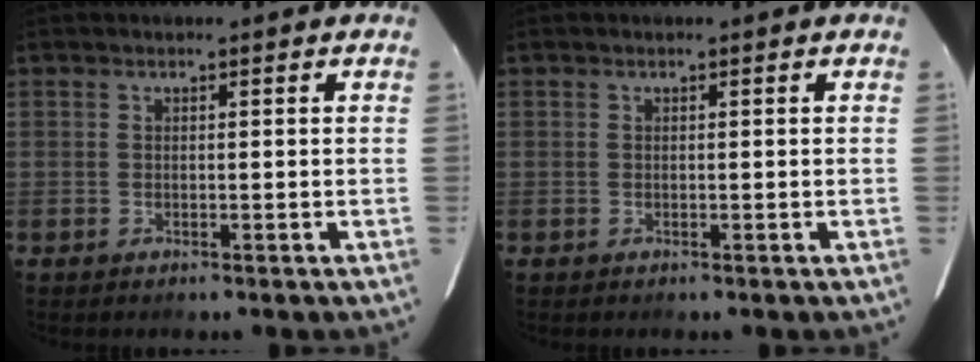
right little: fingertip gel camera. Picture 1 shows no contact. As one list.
[{"total": 0.0}]